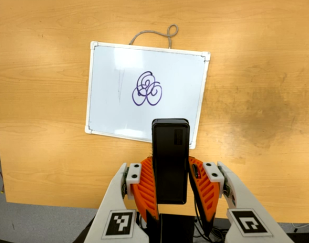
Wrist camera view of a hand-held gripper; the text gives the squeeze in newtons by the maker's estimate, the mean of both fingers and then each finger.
{"total": 4.0, "left": 2.7, "right": 5.4}